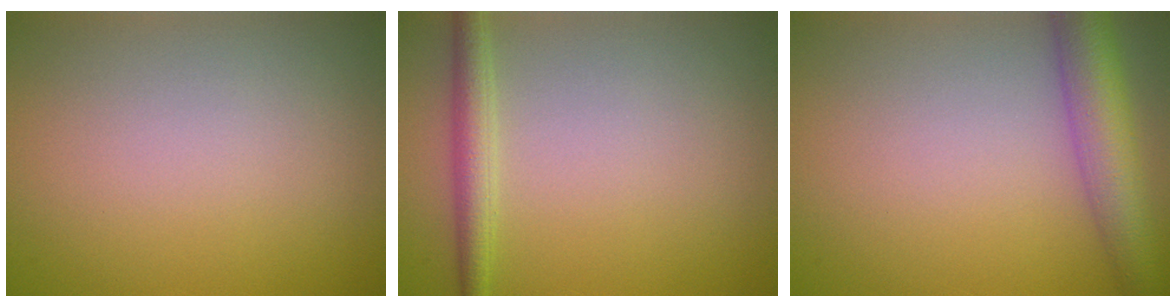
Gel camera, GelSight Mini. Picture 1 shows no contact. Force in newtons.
{"total": 2.4, "press": 2.4, "slide": 0.1}
{"total": 5.7, "press": 5.7, "slide": 0.2}